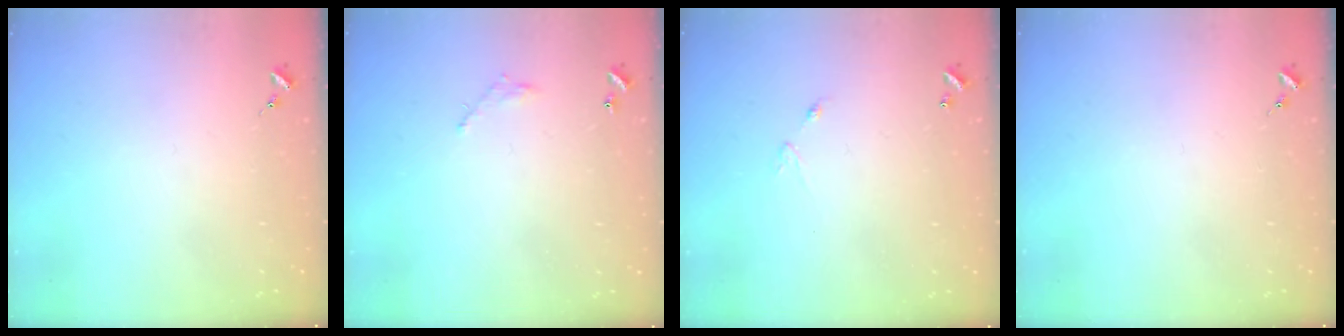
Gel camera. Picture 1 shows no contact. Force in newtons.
{"total": 4.3, "press": 4.3, "slide": 0.2}
{"total": 4.8, "press": 4.8, "slide": 0.3}
{"total": 0.0}